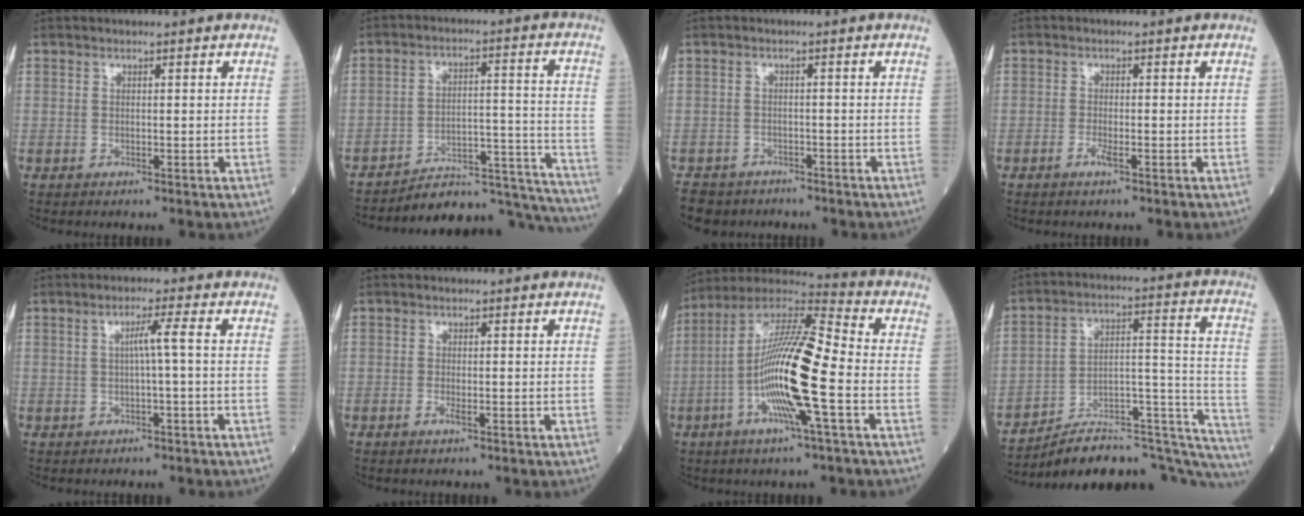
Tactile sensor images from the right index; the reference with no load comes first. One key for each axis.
{"total": 19.8, "fx": -19.4, "fy": 1.5, "fz": 3.4, "tx": -0.009, "ty": 0.041, "tz": -0.265}
{"total": 5.7, "fx": -4.8, "fy": 3.1, "fz": 0.5, "tx": -0.008, "ty": -0.001, "tz": -0.078}
{"total": 1.7, "fx": -0.9, "fy": 0.1, "fz": 1.4, "tx": -0.031, "ty": -0.002, "tz": -0.018}
{"total": 2.7, "fx": -0.1, "fy": -0.6, "fz": 2.7, "tx": -0.045, "ty": 0.005, "tz": 0.000}
{"total": 1.1, "fx": -0.5, "fy": 0.1, "fz": 1.0, "tx": -0.022, "ty": -0.002, "tz": -0.010}
{"total": 17.2, "fx": -3.8, "fy": 0.9, "fz": 16.8, "tx": -0.326, "ty": -0.002, "tz": -0.079}
{"total": 24.6, "fx": -21.6, "fy": 5.3, "fz": 10.4, "tx": -0.083, "ty": 0.056, "tz": -0.303}